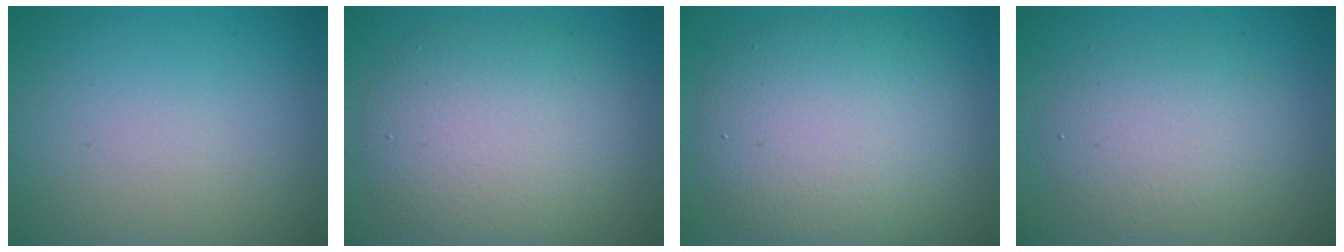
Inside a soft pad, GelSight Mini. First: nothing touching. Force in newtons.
{"total": 7.0, "press": 7.0, "slide": 0.6}
{"total": 8.5, "press": 8.4, "slide": 0.4}
{"total": 4.3, "press": 4.3, "slide": 0.2}